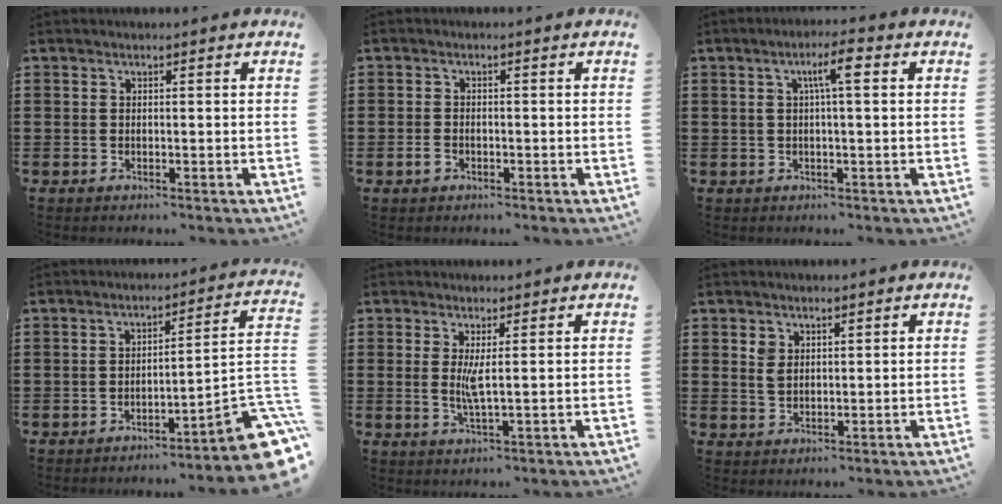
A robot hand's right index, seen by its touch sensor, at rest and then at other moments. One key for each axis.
{"total": 1.6, "fx": -0.8, "fy": 1.0, "fz": 0.9, "tx": -0.027, "ty": -0.003, "tz": -0.018}
{"total": 4.6, "fx": 1.0, "fy": 0.7, "fz": 4.4, "tx": -0.078, "ty": 0.005, "tz": 0.011}
{"total": 6.2, "fx": -3.9, "fy": 0.7, "fz": 4.8, "tx": -0.058, "ty": -0.019, "tz": -0.076}
{"total": 3.2, "fx": 0.6, "fy": 0.1, "fz": 3.1, "tx": -0.061, "ty": -0.007, "tz": 0.010}
{"total": 2.5, "fx": 1.5, "fy": 1.6, "fz": 1.2, "tx": -0.030, "ty": 0.006, "tz": 0.028}